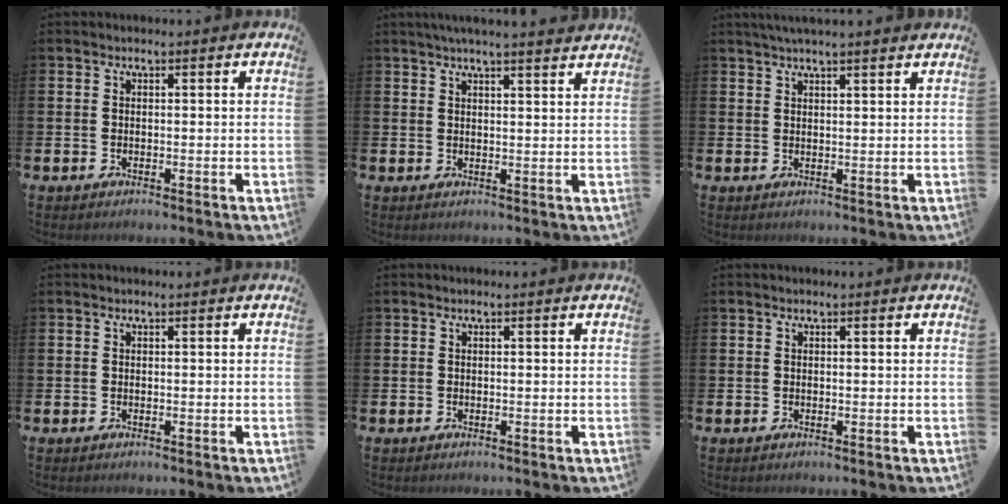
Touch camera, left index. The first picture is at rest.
{"total": 3.7, "force": [3.6, -0.3, 1.0], "torque": [-0.021, -0.015, 0.063]}
{"total": 2.8, "force": [2.6, -0.2, 1.0], "torque": [-0.024, -0.005, 0.047]}
{"total": 0.0}
{"total": 0.0}
{"total": 0.0}